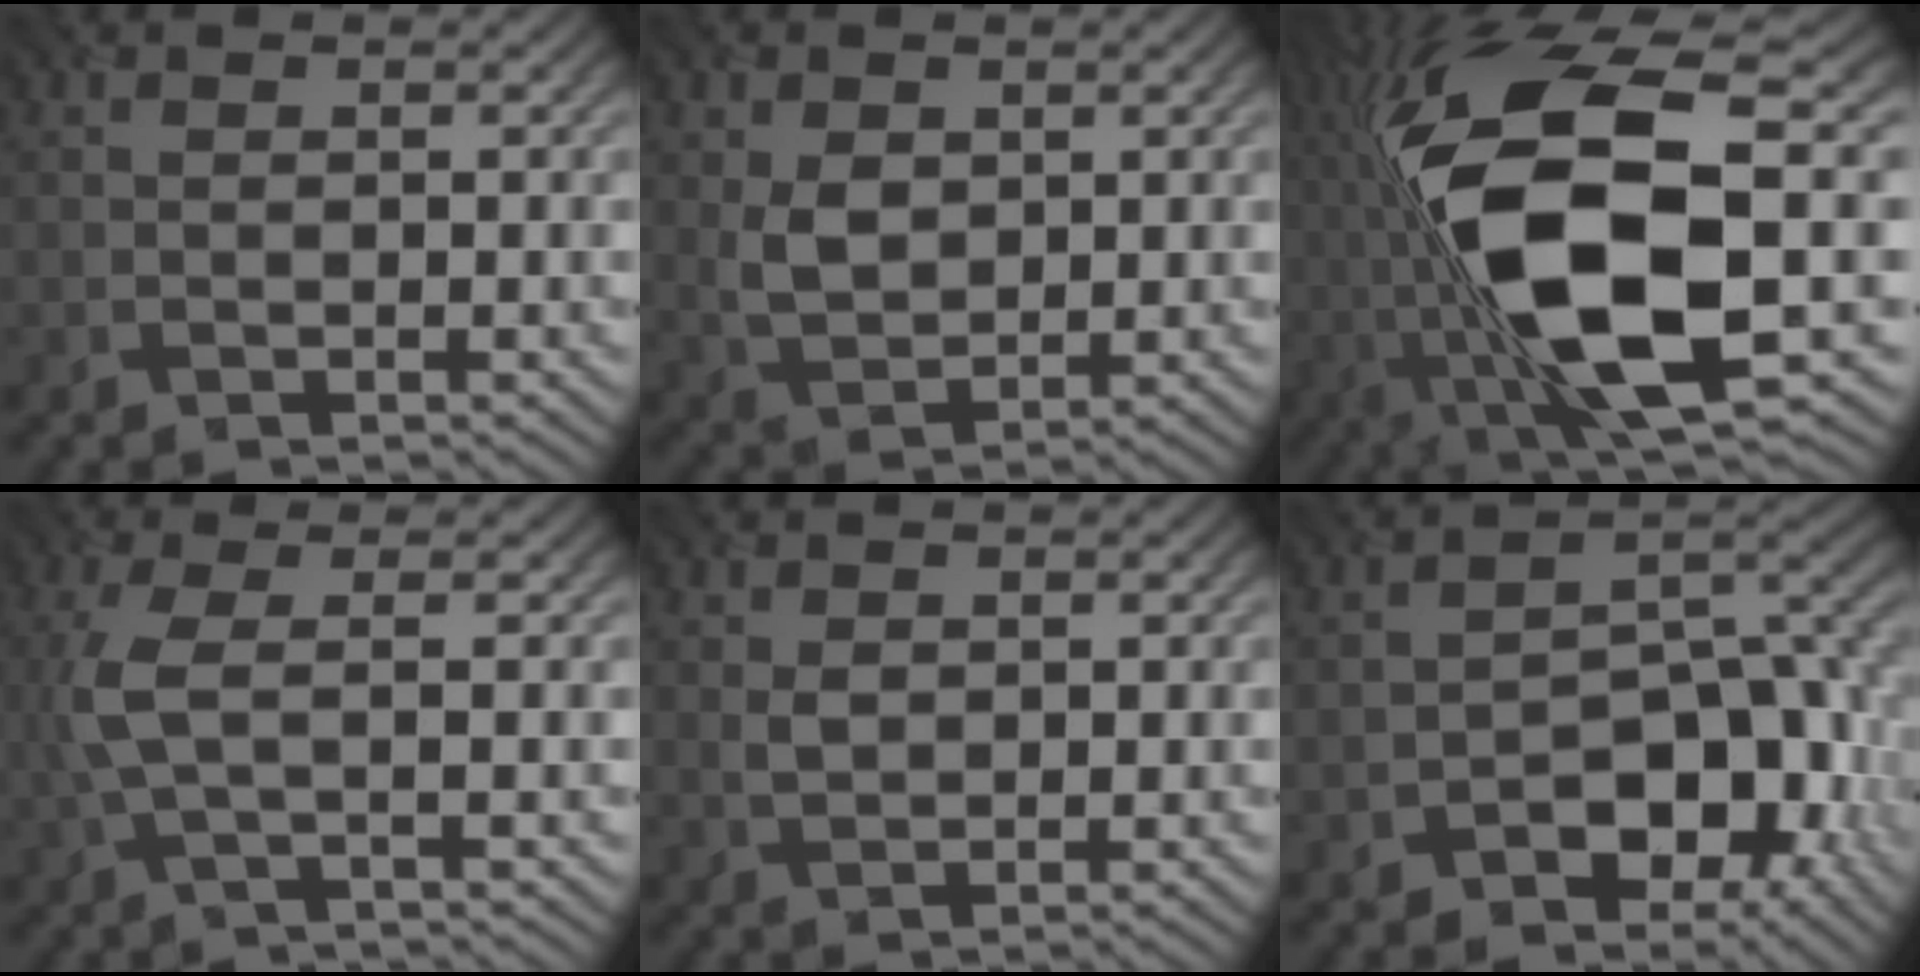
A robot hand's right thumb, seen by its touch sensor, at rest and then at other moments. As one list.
[{"total": 3.9, "force": [0.9, 2.8, 2.6], "torque": [-0.065, -0.005, 0.021]}, {"total": 18.3, "force": [-1.1, 7.0, 16.9], "torque": [-0.354, -0.011, -0.012]}, {"total": 4.2, "force": [0.3, 1.1, 4.1], "torque": [-0.108, 0.006, 0.003]}, {"total": 1.6, "force": [0.5, 1.1, 1.0], "torque": [-0.029, -0.002, 0.012]}, {"total": 9.6, "force": [-4.9, 5.7, 6.0], "torque": [-0.077, -0.007, -0.085]}]